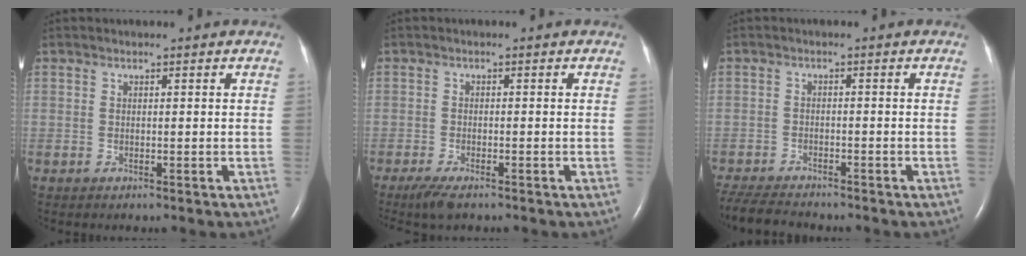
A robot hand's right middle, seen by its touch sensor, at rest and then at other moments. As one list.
[{"total": 3.8, "force": [-2.8, 0.9, 2.5], "torque": [-0.053, -0.011, -0.046]}, {"total": 7.8, "force": [-7.2, 1.2, 2.8], "torque": [-0.051, -0.019, -0.119]}]